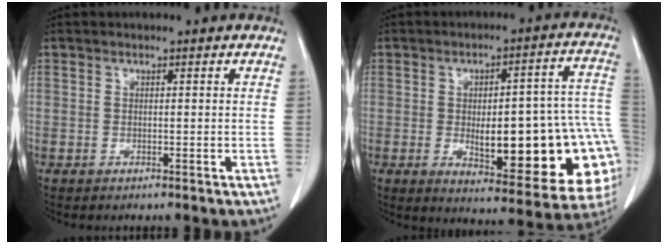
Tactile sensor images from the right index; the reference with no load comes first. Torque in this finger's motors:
{"motor_torque": [1.34, -0.80, 0.40, 0.17]}